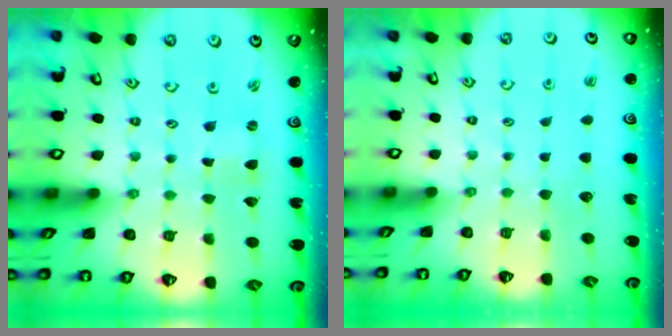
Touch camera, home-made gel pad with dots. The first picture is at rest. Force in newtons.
{"total": 0.0}